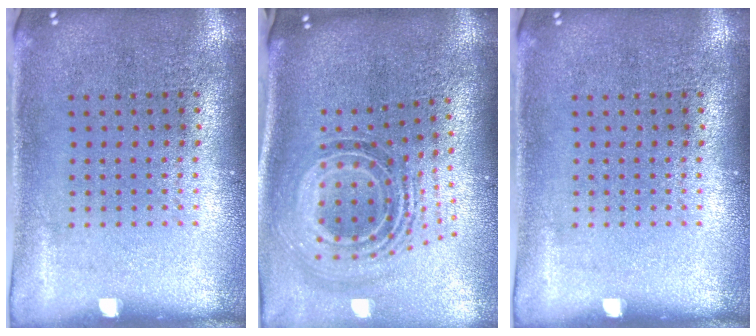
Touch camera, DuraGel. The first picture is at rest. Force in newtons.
{"total": 1.9, "press": 1.4, "slide": 1.2}
{"total": 0.0}